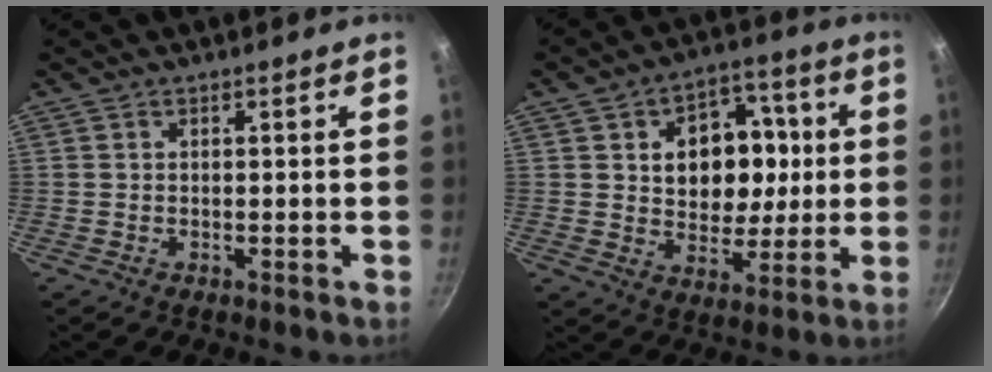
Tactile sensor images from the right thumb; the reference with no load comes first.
{"total": 15.1, "force": [2.1, 11.4, 9.6], "torque": [-0.097, 0.009, 0.035]}